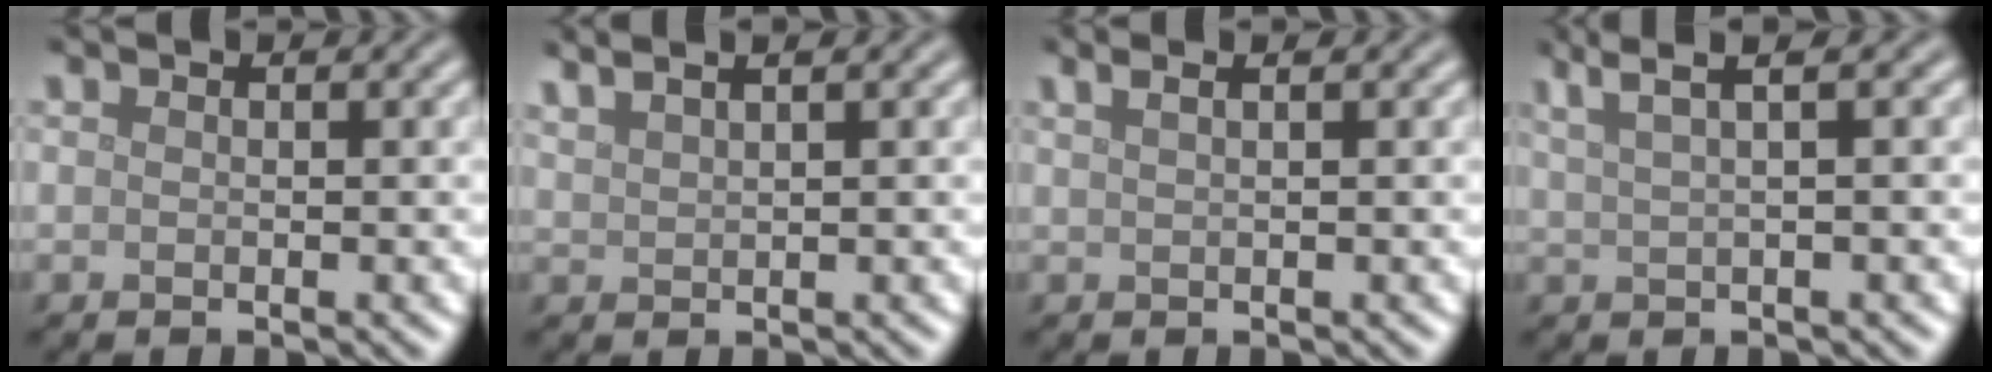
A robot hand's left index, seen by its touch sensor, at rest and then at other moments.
{"total": 4.2, "force": [3.1, 1.5, 2.5], "torque": [-0.020, 0.026, 0.024]}
{"total": 3.1, "force": [1.8, 1.5, 2.0], "torque": [-0.009, 0.014, -0.003]}
{"total": 4.2, "force": [2.8, 0.9, 2.9], "torque": [-0.049, 0.014, 0.035]}